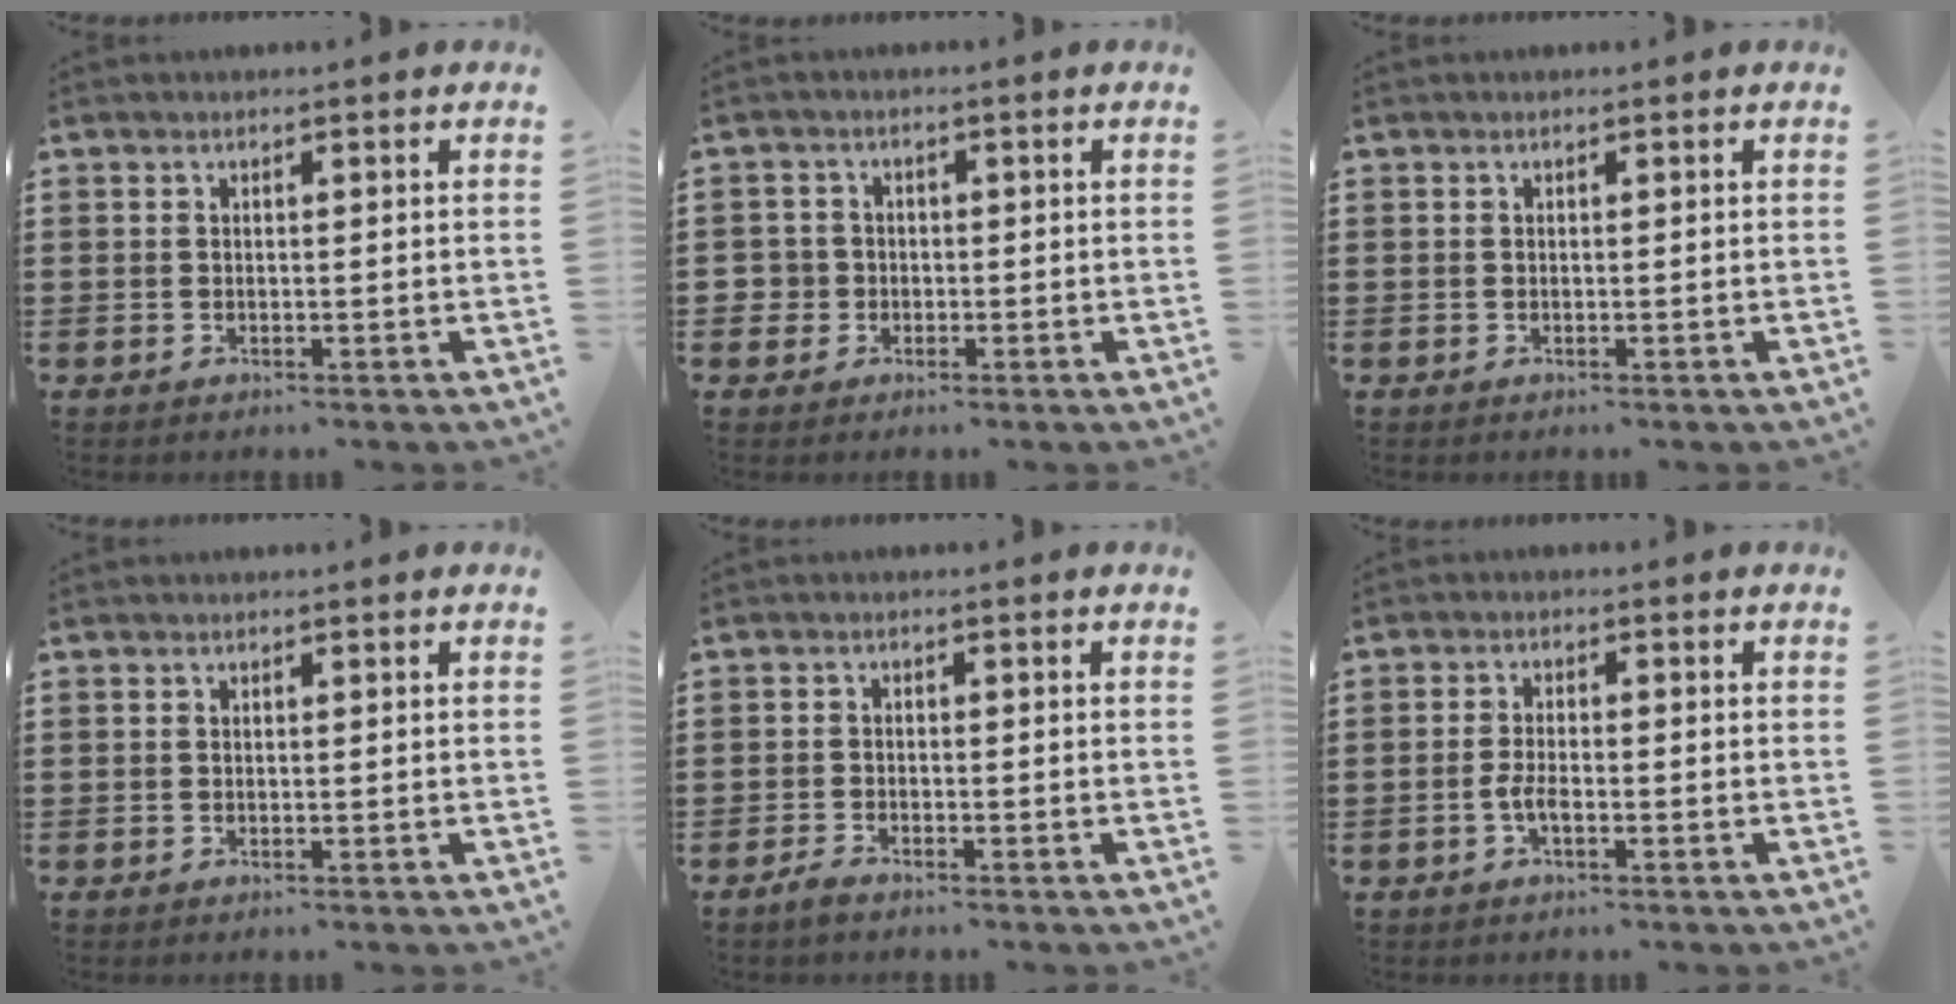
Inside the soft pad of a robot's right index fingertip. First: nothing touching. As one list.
[{"total": 2.6, "force": [-0.8, 2.4, 0.4], "torque": [-0.025, 0.001, -0.023]}, {"total": 0.0}, {"total": 0.0}, {"total": 1.7, "force": [-1.7, 0.1, 0.3], "torque": [-0.008, 0.001, -0.033]}, {"total": 2.7, "force": [-1.1, 0.8, 2.4], "torque": [-0.063, -0.005, -0.028]}]